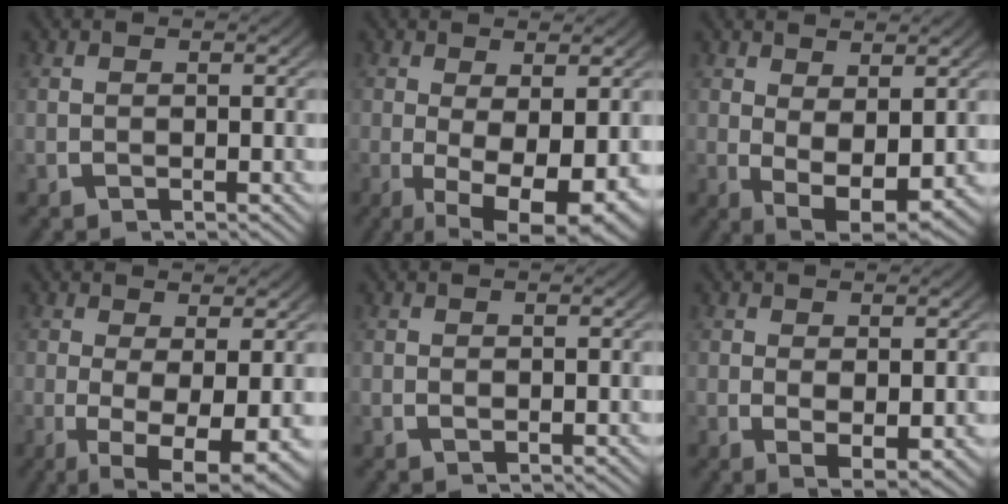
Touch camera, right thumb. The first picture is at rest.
{"total": 8.8, "force": [-2.6, 4.4, 7.1], "torque": [-0.119, -0.044, -0.026]}
{"total": 6.1, "force": [-0.7, 3.9, 4.7], "torque": [-0.082, -0.028, -0.003]}
{"total": 7.9, "force": [-2.3, 3.6, 6.6], "torque": [-0.114, -0.038, -0.024]}
{"total": 0.0}
{"total": 3.2, "force": [-0.4, 2.1, 2.4], "torque": [-0.043, -0.016, 0.000]}